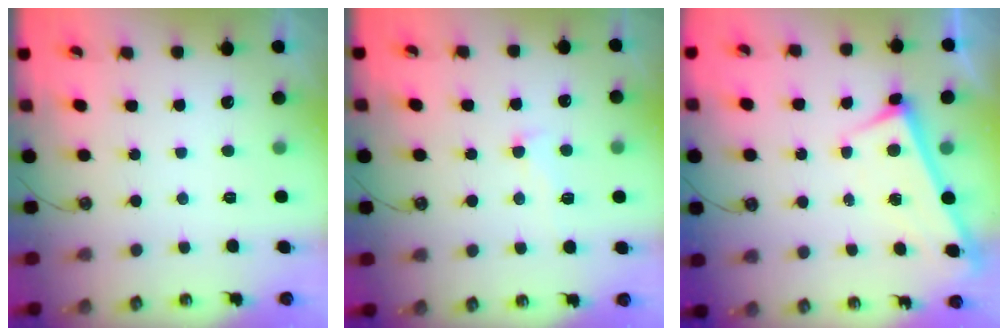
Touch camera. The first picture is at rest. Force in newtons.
{"total": 1.8, "press": 1.5, "slide": 0.9}
{"total": 3.0, "press": 3.0, "slide": 0.1}